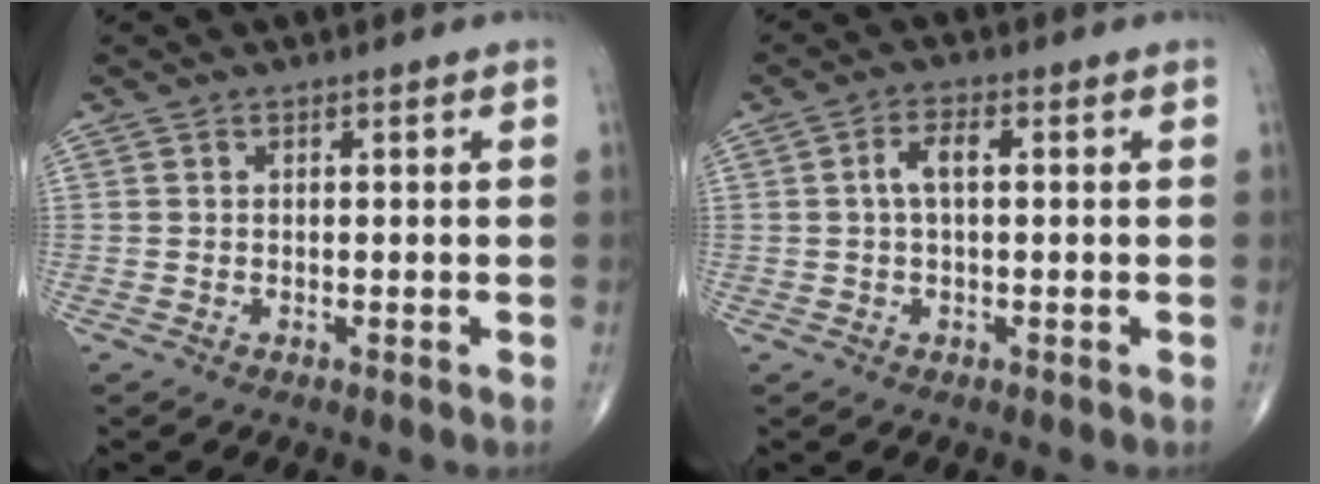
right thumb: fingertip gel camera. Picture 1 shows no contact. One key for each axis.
{"total": 3.6, "fx": 0.5, "fy": 1.5, "fz": 3.3, "tx": -0.068, "ty": 0.013, "tz": 0.006}